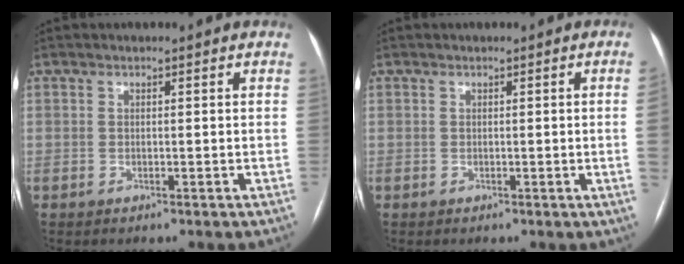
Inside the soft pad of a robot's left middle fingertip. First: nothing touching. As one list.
[{"total": 2.0, "force": [-0.2, -0.8, 1.8], "torque": [-0.023, -0.001, -0.002]}]